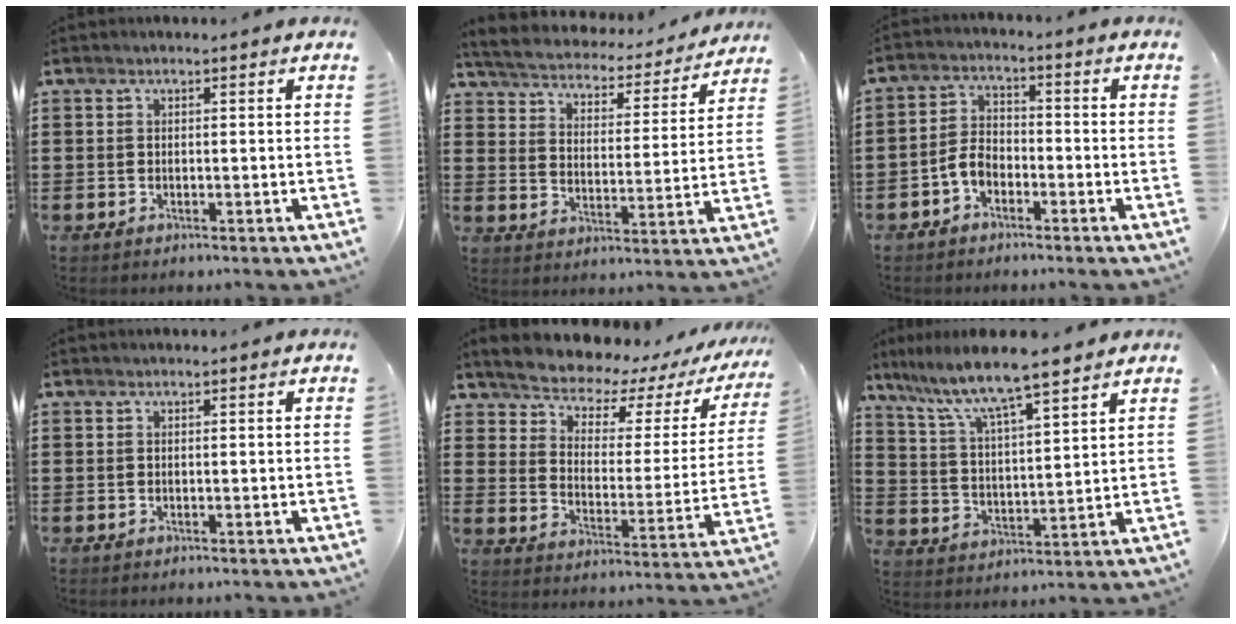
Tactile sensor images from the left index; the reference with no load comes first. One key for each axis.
{"total": 3.7, "fx": 3.7, "fy": 0.2, "fz": 0.4, "tx": -0.034, "ty": -0.032, "tz": 0.055}
{"total": 3.9, "fx": -2.3, "fy": 2.2, "fz": 2.2, "tx": -0.064, "ty": 0.004, "tz": -0.053}
{"total": 0.0}
{"total": 4.4, "fx": 4.3, "fy": 1.0, "fz": 0.8, "tx": -0.046, "ty": -0.045, "tz": 0.066}
{"total": 7.7, "fx": 6.6, "fy": 0.4, "fz": 4.0, "tx": -0.105, "ty": -0.039, "tz": 0.109}